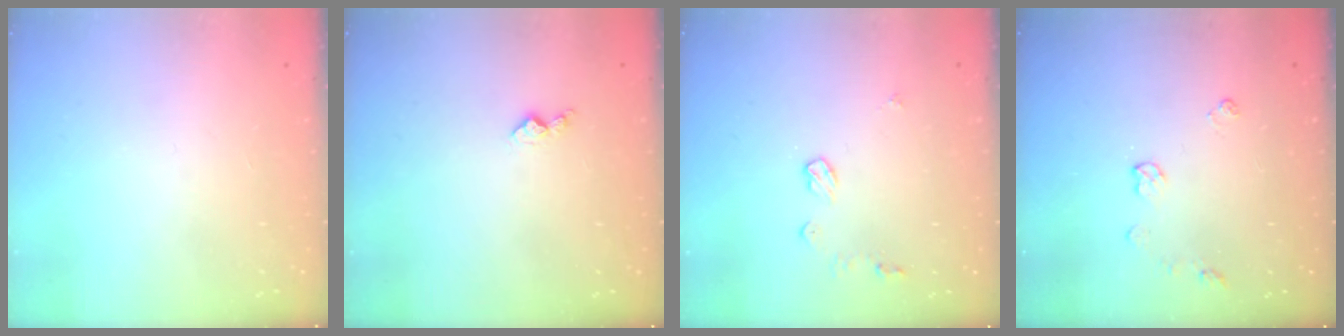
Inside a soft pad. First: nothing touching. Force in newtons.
{"total": 5.5, "press": 5.4, "slide": 0.6}
{"total": 7.4, "press": 7.4, "slide": 0.3}
{"total": 5.9, "press": 5.8, "slide": 0.8}